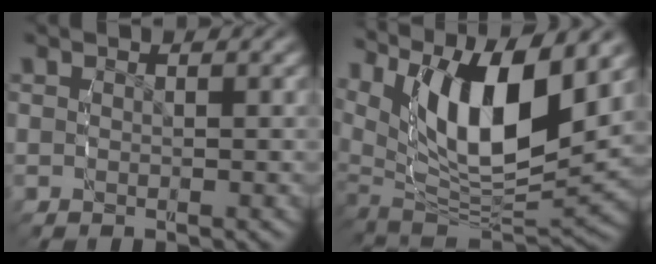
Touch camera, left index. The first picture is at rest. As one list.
[{"total": 15.0, "force": [1.7, 10.1, 10.9], "torque": [-0.222, -0.034, 0.036]}]